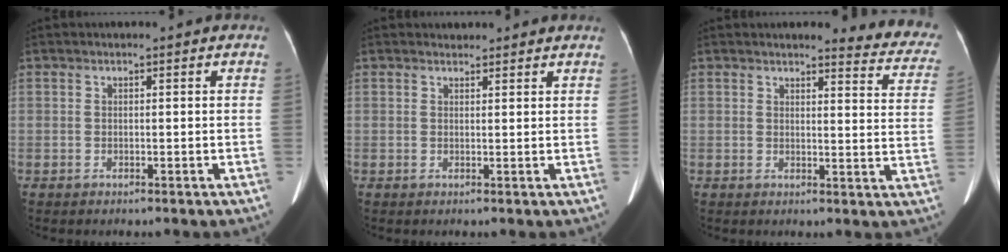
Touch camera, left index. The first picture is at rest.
{"total": 2.8, "force": [2.6, 0.8, 0.3], "torque": [-0.008, 0.015, 0.030]}
{"total": 10.4, "force": [9.9, 1.5, 2.7], "torque": [0.000, -0.057, 0.079]}